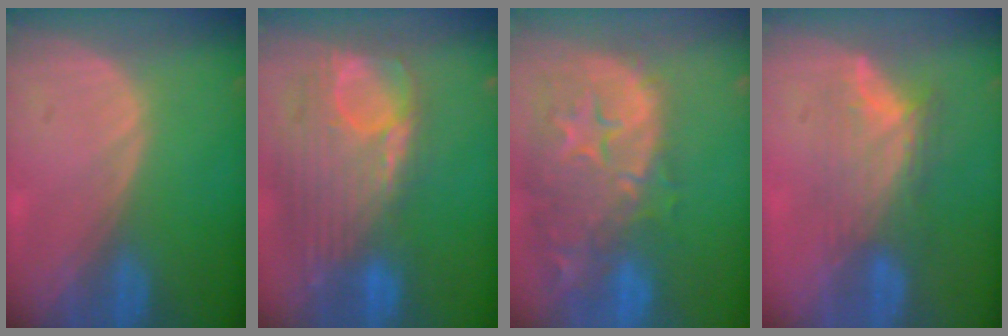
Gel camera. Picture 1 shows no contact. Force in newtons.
{"total": 12.7, "press": 10.7, "slide": 6.9}
{"total": 15.3, "press": 12.2, "slide": 9.2}
{"total": 7.0, "press": 6.4, "slide": 2.8}